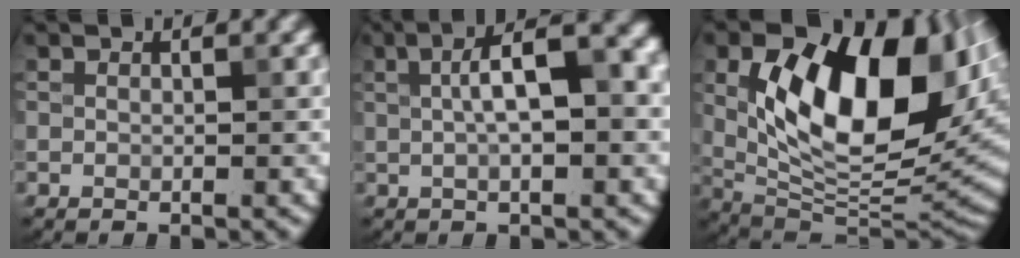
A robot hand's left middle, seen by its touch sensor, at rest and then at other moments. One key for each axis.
{"total": 8.0, "fx": 1.1, "fy": 2.8, "fz": 7.4, "tx": -0.112, "ty": 0.023, "tz": 0.018}
{"total": 14.7, "fx": 2.8, "fy": 7.9, "fz": 12.1, "tx": -0.178, "ty": -0.006, "tz": 0.053}